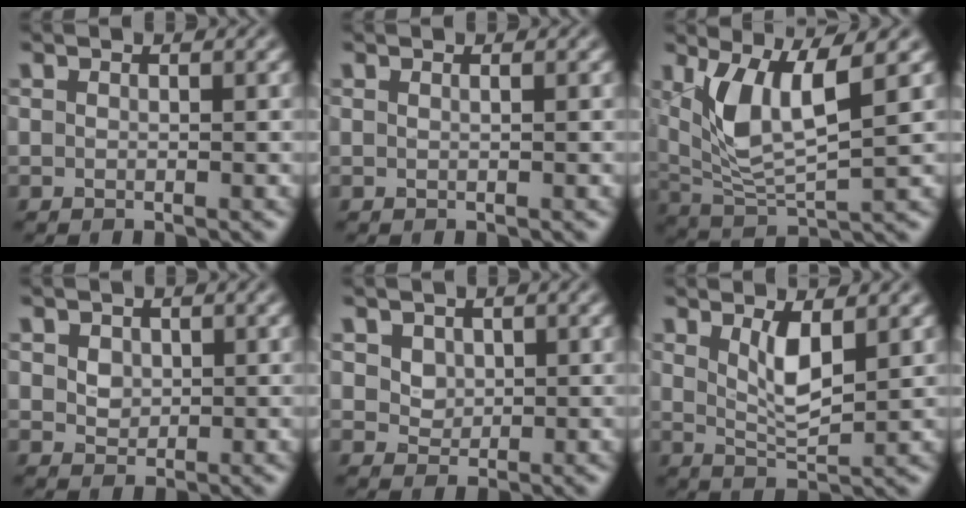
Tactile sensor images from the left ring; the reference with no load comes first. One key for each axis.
{"total": 0.5, "fx": 0.3, "fy": 0.2, "fz": 0.4, "tx": -0.002, "ty": -0.001, "tz": 0.000}
{"total": 6.7, "fx": 2.2, "fy": 2.4, "fz": 5.9, "tx": -0.132, "ty": -0.014, "tz": 0.049}
{"total": 1.9, "fx": 0.6, "fy": 1.5, "fz": 0.9, "tx": -0.018, "ty": 0.004, "tz": 0.011}
{"total": 2.5, "fx": 1.1, "fy": 2.0, "fz": 1.1, "tx": -0.039, "ty": 0.001, "tz": 0.036}
{"total": 3.4, "fx": 1.3, "fy": 1.0, "fz": 3.0, "tx": -0.060, "ty": -0.009, "tz": 0.029}